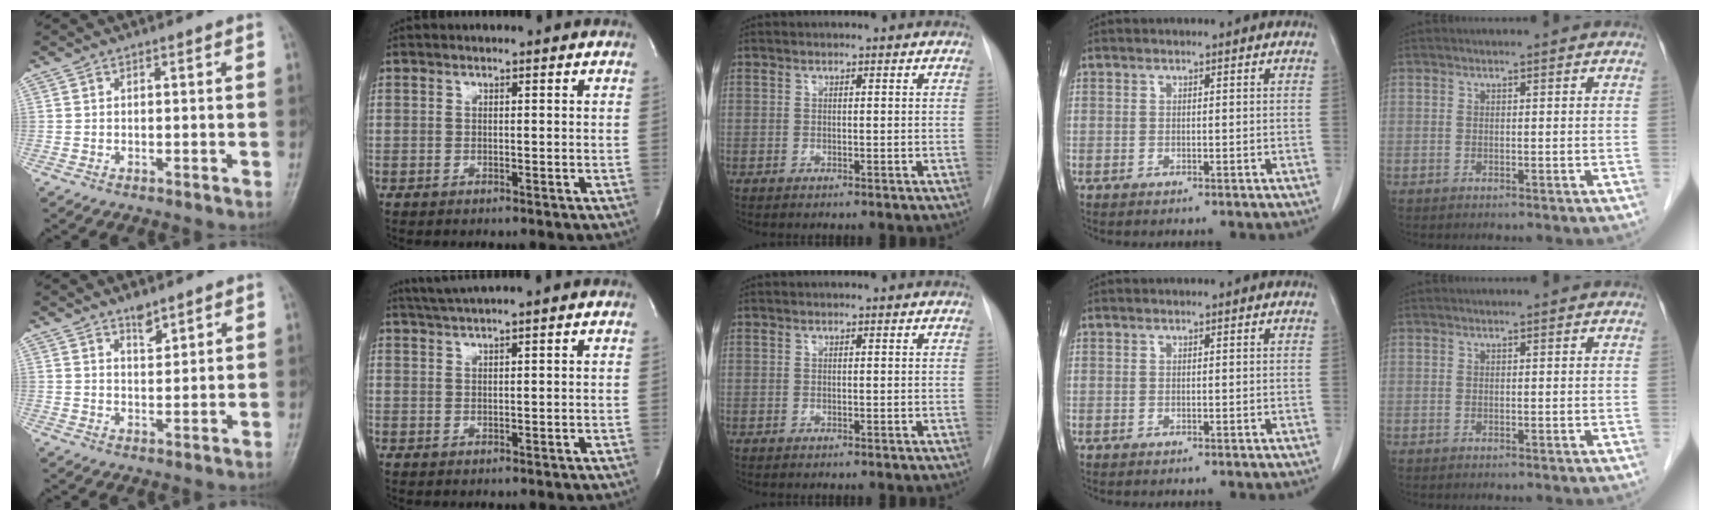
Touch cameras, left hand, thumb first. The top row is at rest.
{"thumb": {"total": 3.5, "force": [2.7, 1.4, 1.8], "torque": [-0.017, -0.021, 0.045]}, "index": {"total": 3.2, "force": [2.6, -1.1, 1.5], "torque": [-0.034, 0.009, 0.056]}}